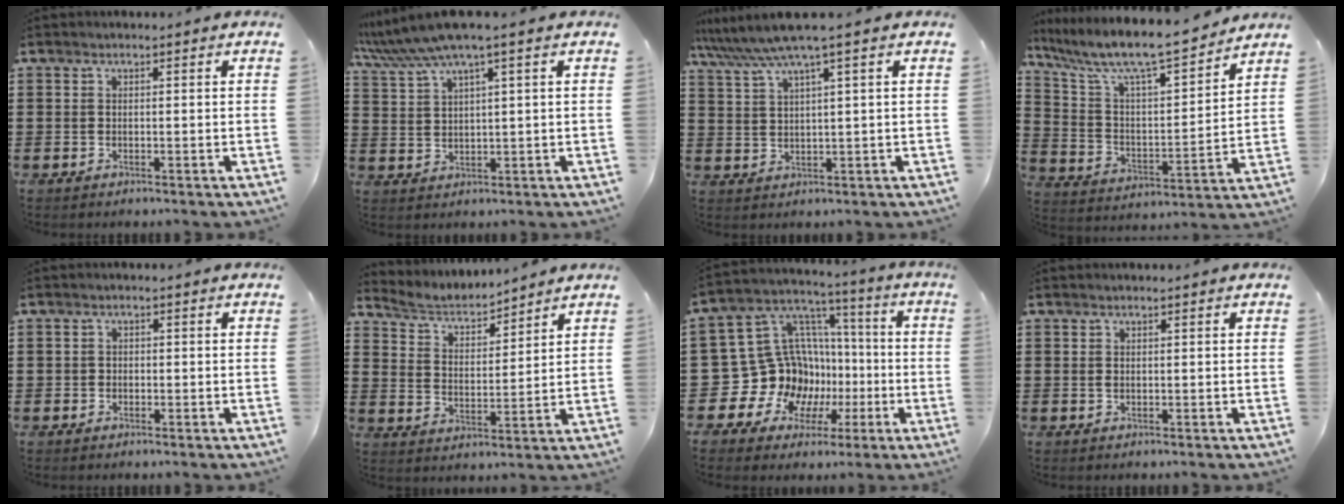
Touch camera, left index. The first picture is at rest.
{"total": 5.9, "force": [3.9, 0.1, 4.4], "torque": [-0.102, -0.013, 0.065]}
{"total": 5.2, "force": [3.5, -0.2, 3.9], "torque": [-0.088, -0.012, 0.057]}
{"total": 9.4, "force": [8.1, 1.2, 4.6], "torque": [-0.125, -0.056, 0.133]}
{"total": 1.0, "force": [-0.4, 0.9, 0.2], "torque": [-0.007, 0.003, -0.009]}
{"total": 3.8, "force": [3.7, 0.8, 0.5], "torque": [-0.033, -0.023, 0.058]}
{"total": 16.9, "force": [-3.4, 15.2, 6.5], "torque": [-0.173, -0.022, -0.018]}
{"total": 0.5, "force": [0.1, 0.3, 0.4], "torque": [-0.009, 0.001, 0.003]}